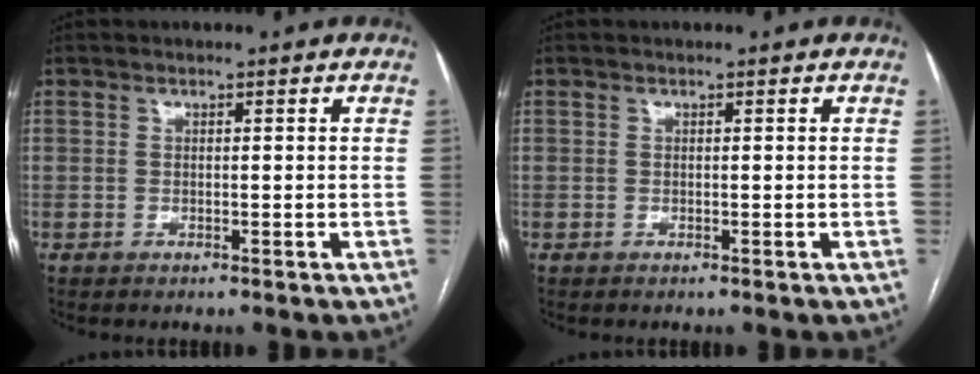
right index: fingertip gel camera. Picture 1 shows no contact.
{"total": 0.0}